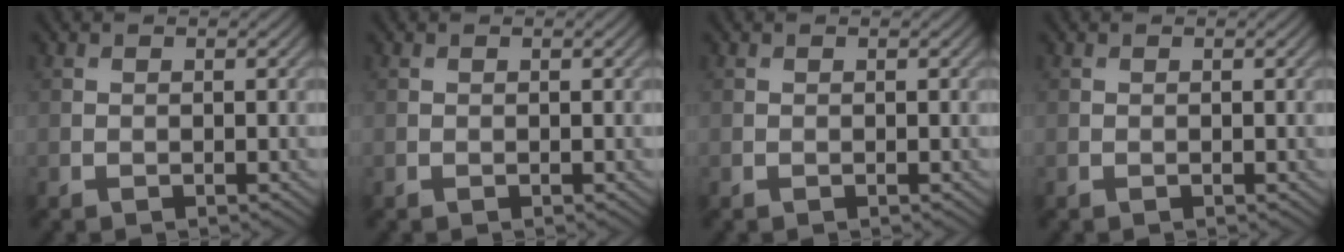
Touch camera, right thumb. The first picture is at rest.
{"total": 0.0}
{"total": 0.0}
{"total": 0.0}